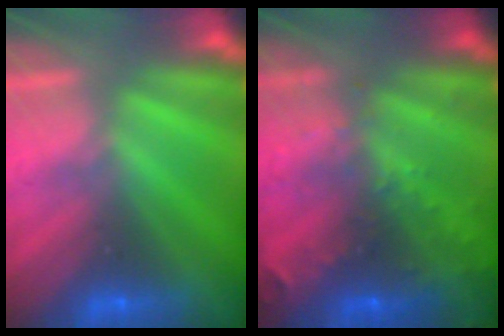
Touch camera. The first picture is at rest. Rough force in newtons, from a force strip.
{"total": 8.8}